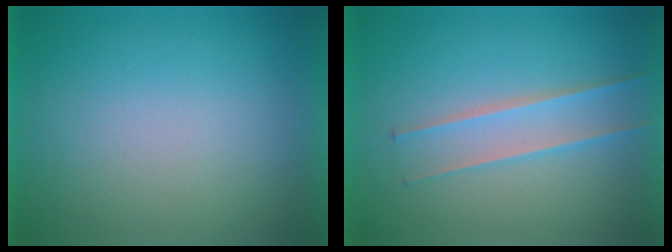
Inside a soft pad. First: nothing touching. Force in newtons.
{"total": 2.4}